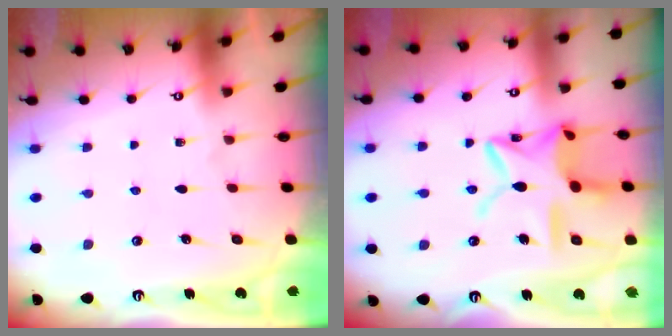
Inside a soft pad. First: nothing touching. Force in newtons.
{"total": 16.1, "press": 16.1, "slide": 1.1}